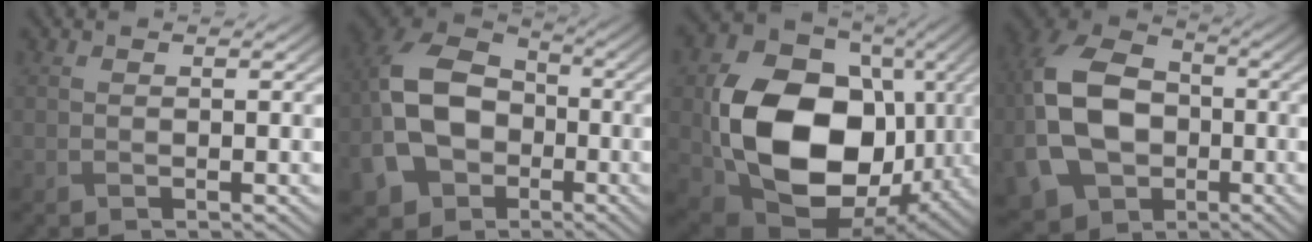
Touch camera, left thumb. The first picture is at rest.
{"total": 14.7, "force": [-4.1, 10.9, 8.9], "torque": [-0.211, -0.033, -0.079]}
{"total": 16.7, "force": [-1.2, 12.6, 10.9], "torque": [-0.222, -0.033, -0.013]}
{"total": 15.2, "force": [-2.8, 11.0, 10.0], "torque": [-0.253, -0.022, -0.053]}